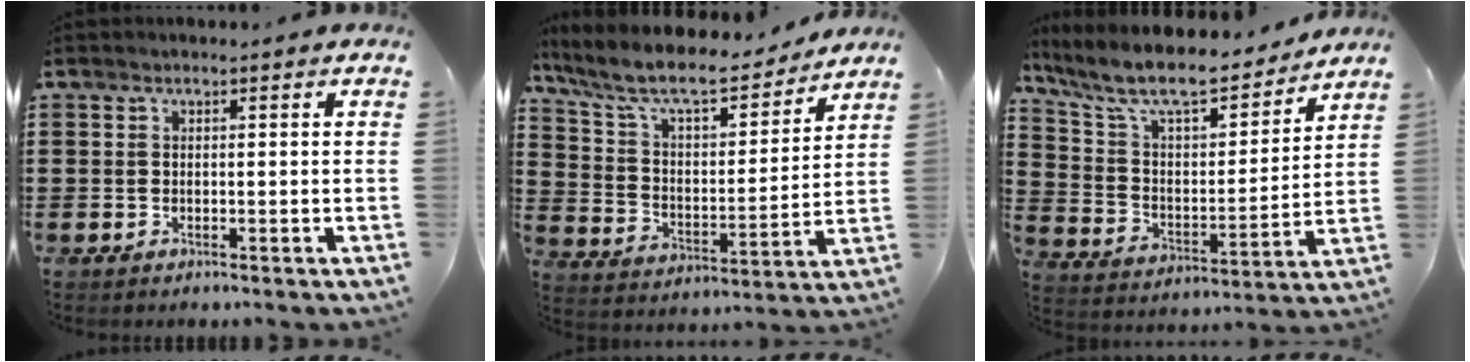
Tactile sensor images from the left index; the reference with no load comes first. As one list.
[{"total": 9.3, "force": [8.1, 1.5, 4.3], "torque": [-0.118, -0.051, 0.136]}, {"total": 9.9, "force": [8.5, 1.9, 4.6], "torque": [-0.128, -0.053, 0.145]}]